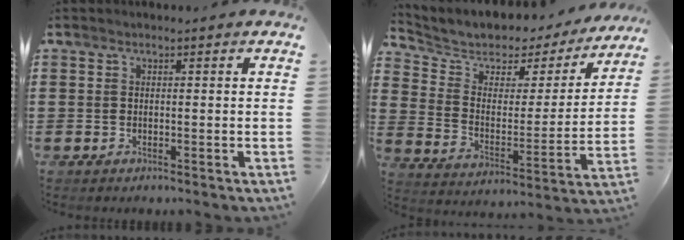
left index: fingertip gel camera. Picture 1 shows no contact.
{"total": 4.7, "force": [3.9, 2.5, 0.8], "torque": [-0.049, -0.033, 0.059]}